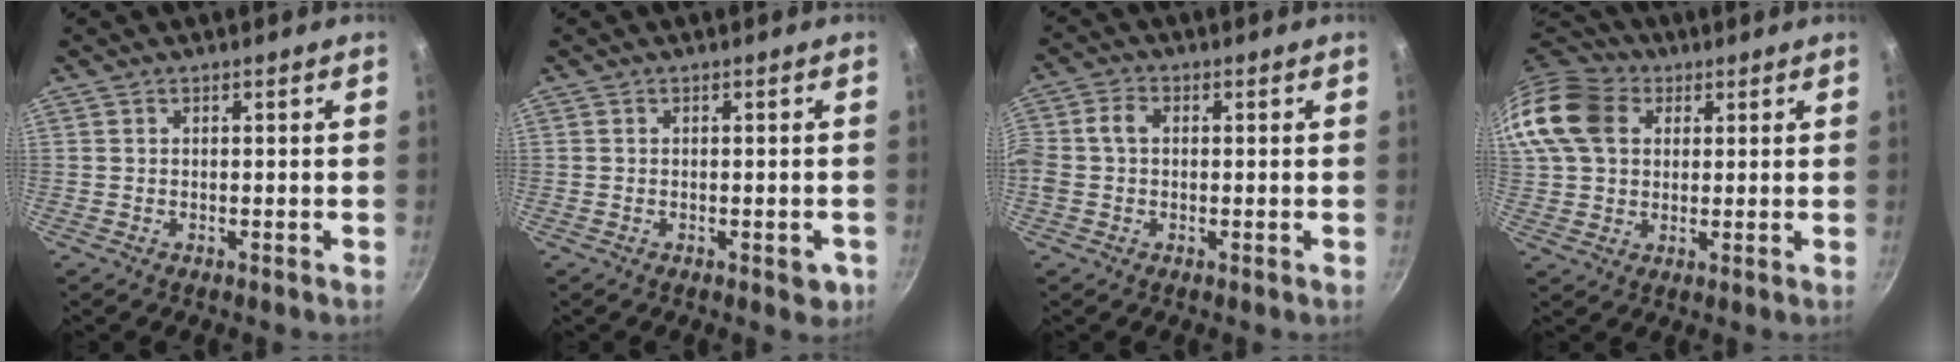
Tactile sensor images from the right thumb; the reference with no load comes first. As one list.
[{"total": 2.8, "force": [-1.1, 1.2, 2.2], "torque": [-0.020, -0.002, -0.013]}, {"total": 4.9, "force": [0.3, 3.6, 3.4], "torque": [-0.071, 0.014, -0.006]}, {"total": 17.4, "force": [5.2, 13.3, 9.8], "torque": [-0.213, 0.024, 0.085]}]